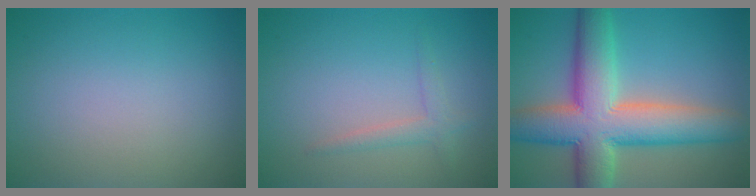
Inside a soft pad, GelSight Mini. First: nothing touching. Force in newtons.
{"total": 1.6, "press": 1.5, "slide": 0.1}
{"total": 10.9, "press": 10.9, "slide": 0.7}